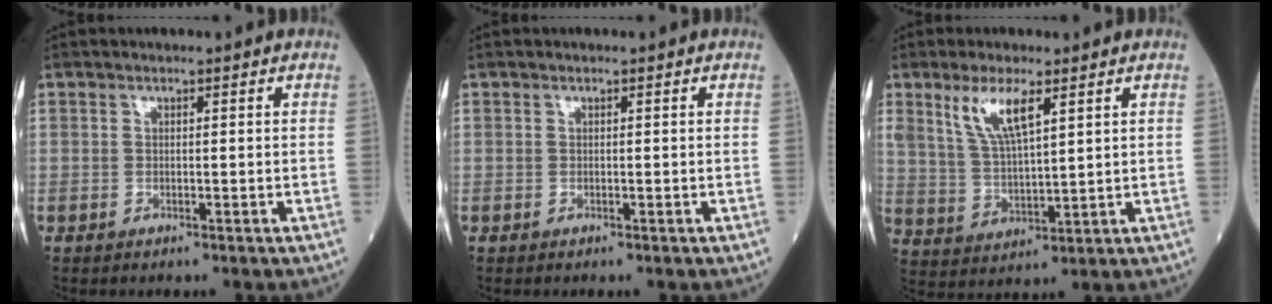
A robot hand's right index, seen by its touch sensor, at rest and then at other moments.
{"total": 0.0}
{"total": 7.9, "force": [4.2, 1.9, 6.3], "torque": [-0.134, 0.000, 0.090]}